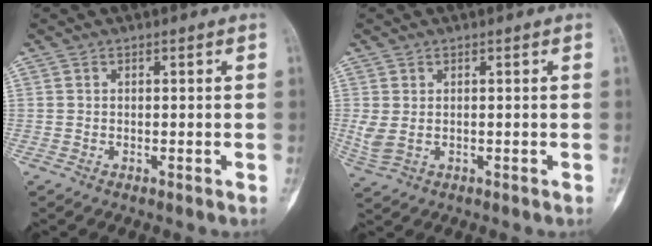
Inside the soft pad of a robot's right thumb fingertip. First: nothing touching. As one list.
[{"total": 3.1, "force": [0.2, 1.8, 2.5], "torque": [-0.070, 0.003, 0.013]}]